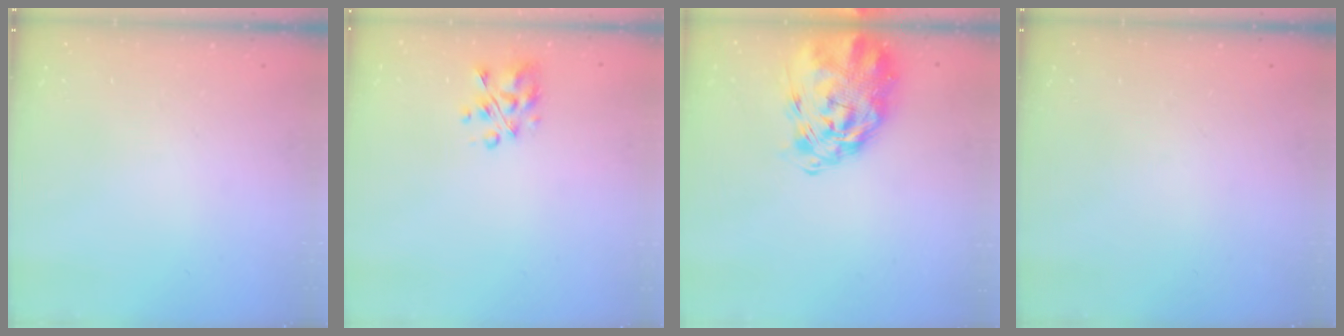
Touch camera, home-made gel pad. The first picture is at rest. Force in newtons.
{"total": 6.4, "press": 6.2, "slide": 1.3}
{"total": 6.2, "press": 5.7, "slide": 2.6}
{"total": 0.0}